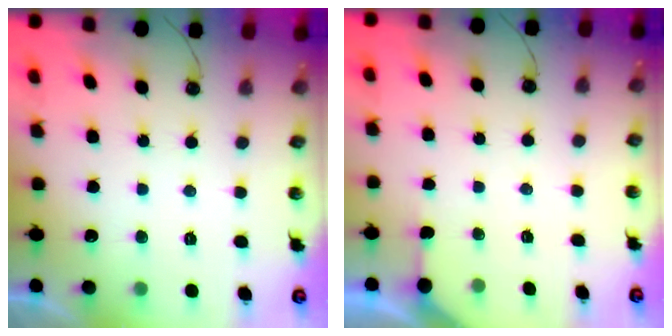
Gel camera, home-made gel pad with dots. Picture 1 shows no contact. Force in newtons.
{"total": 2.7, "press": 2.7, "slide": 0.3}